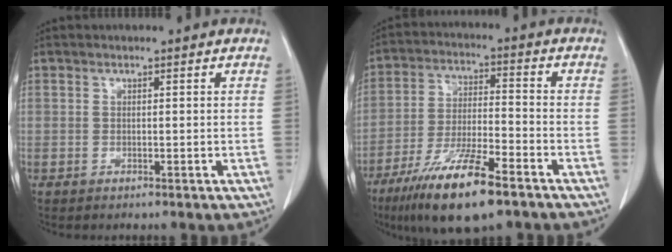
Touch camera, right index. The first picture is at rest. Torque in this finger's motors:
{"motor_torque": [1.10, -1.04, 0.67, 0.21]}